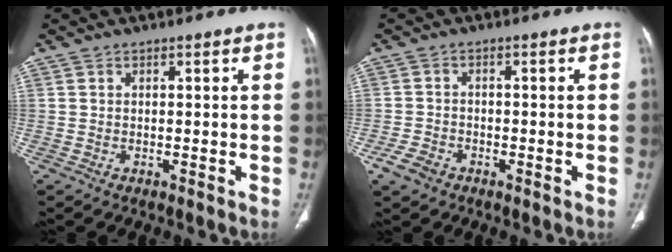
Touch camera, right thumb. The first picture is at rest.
{"total": 3.8, "force": [-2.3, 2.5, 1.8], "torque": [-0.037, 0.011, -0.038]}